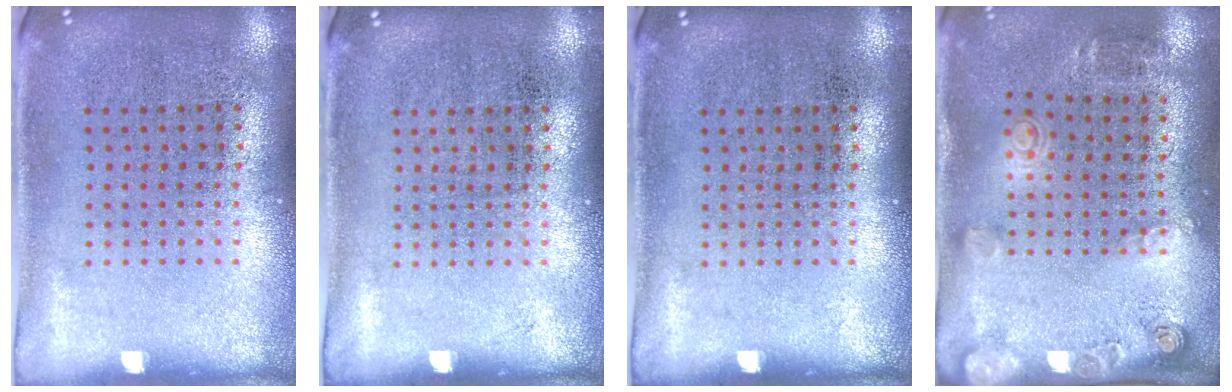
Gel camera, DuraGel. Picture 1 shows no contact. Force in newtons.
{"total": 0.0}
{"total": 0.0}
{"total": 1.9, "press": 1.3, "slide": 1.4}